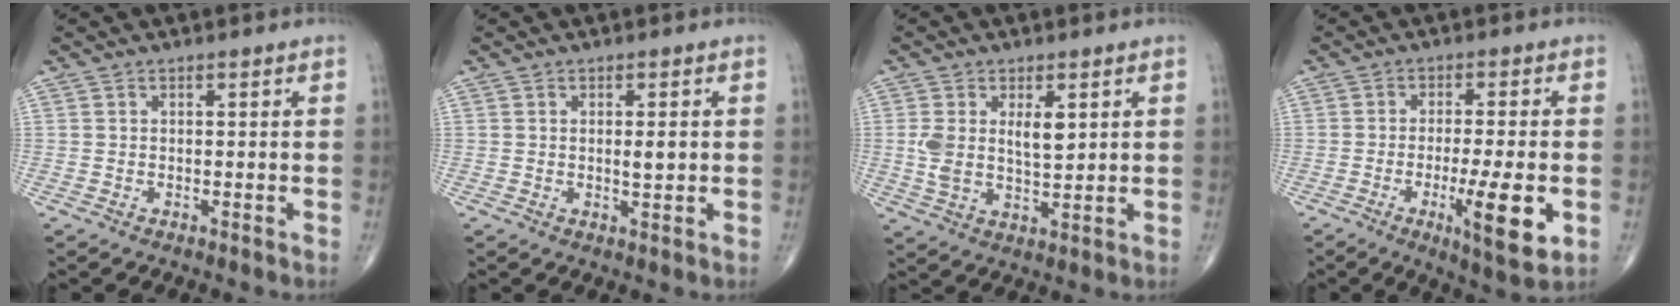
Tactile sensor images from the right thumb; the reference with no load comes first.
{"total": 2.5, "force": [0.2, 0.8, 2.4], "torque": [-0.036, -0.003, 0.004]}
{"total": 7.4, "force": [1.9, 3.6, 6.2], "torque": [-0.106, -0.013, 0.042]}
{"total": 11.1, "force": [-3.1, 2.1, 10.4], "torque": [-0.165, -0.013, -0.045]}